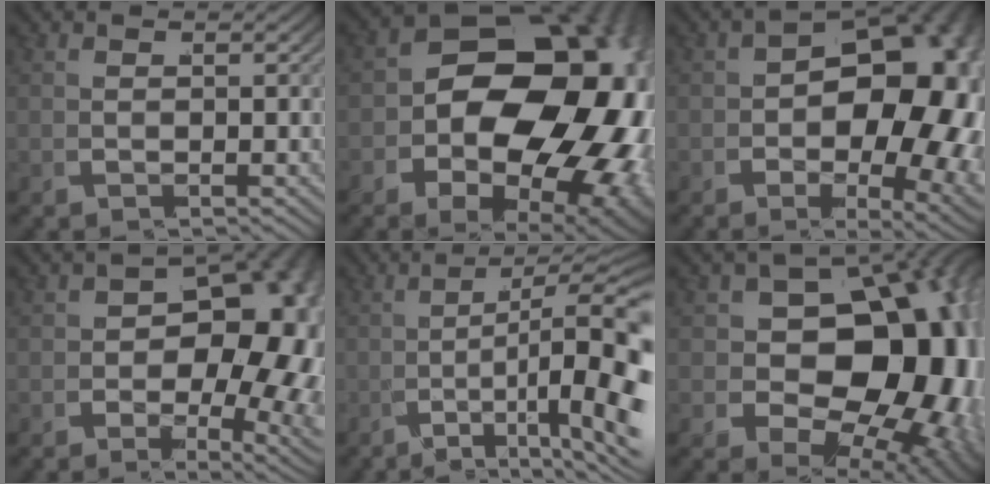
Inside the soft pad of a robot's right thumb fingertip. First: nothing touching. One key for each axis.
{"total": 24.4, "fx": -0.3, "fy": 16.3, "fz": 18.1, "tx": -0.263, "ty": -0.052, "tz": 0.015}
{"total": 16.8, "fx": -0.4, "fy": 10.4, "fz": 13.2, "tx": -0.175, "ty": -0.038, "tz": 0.008}
{"total": 13.3, "fx": 0.0, "fy": 8.6, "fz": 10.1, "tx": -0.131, "ty": -0.026, "tz": 0.004}
{"total": 9.4, "fx": -2.7, "fy": 4.4, "fz": 7.9, "tx": -0.123, "ty": -0.023, "tz": -0.028}
{"total": 22.4, "fx": -0.7, "fy": 15.2, "fz": 16.4, "tx": -0.266, "ty": -0.074, "tz": 0.022}